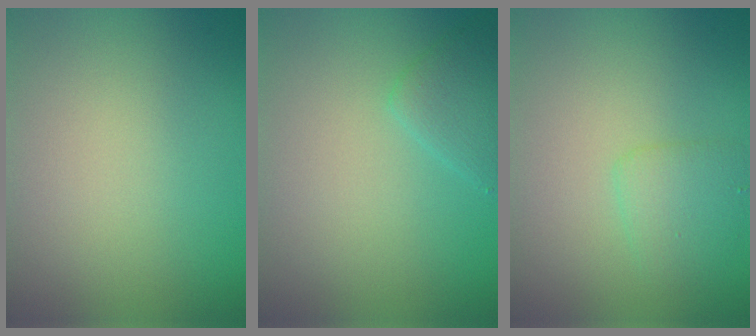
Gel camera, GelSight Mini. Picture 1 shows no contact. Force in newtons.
{"total": 2.2, "press": 2.2, "slide": 0.2}
{"total": 2.2, "press": 2.2, "slide": 0.2}